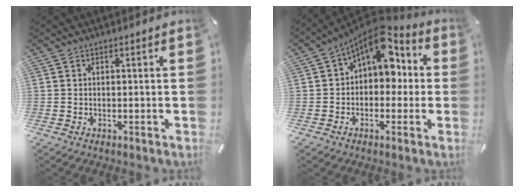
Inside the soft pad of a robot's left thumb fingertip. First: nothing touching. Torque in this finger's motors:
{"motor_torque": [2.25, 2.76, 1.18, 0.43, 0.10]}